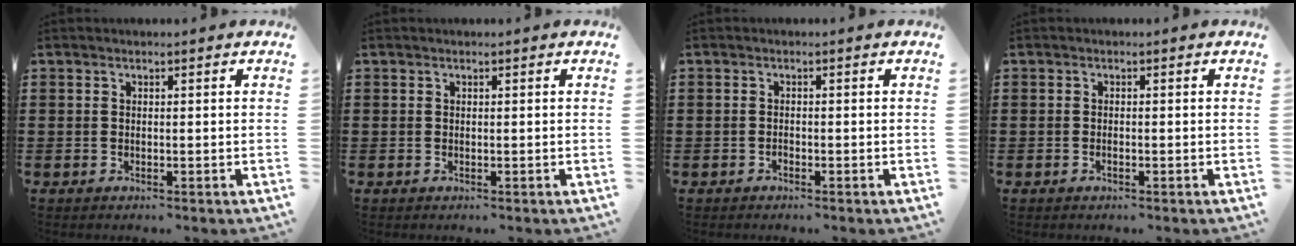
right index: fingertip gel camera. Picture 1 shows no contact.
{"total": 0.0}
{"total": 0.7, "force": [-0.6, 0.2, 0.2], "torque": [-0.005, 0.000, -0.012]}
{"total": 0.5, "force": [-0.4, 0.1, 0.3], "torque": [-0.007, -0.002, -0.007]}